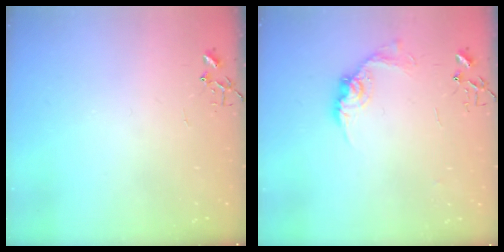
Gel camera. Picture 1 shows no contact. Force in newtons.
{"total": 11.2, "press": 11.2, "slide": 0.6}